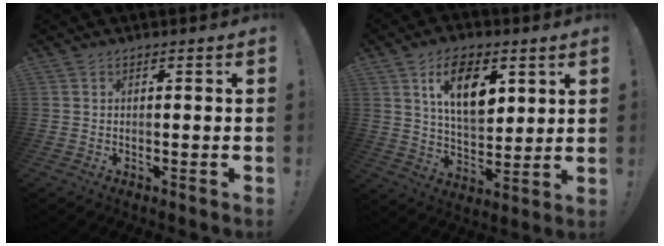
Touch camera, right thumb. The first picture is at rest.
{"total": 14.0, "force": [6.0, 7.7, 10.0], "torque": [-0.153, -0.011, 0.108]}